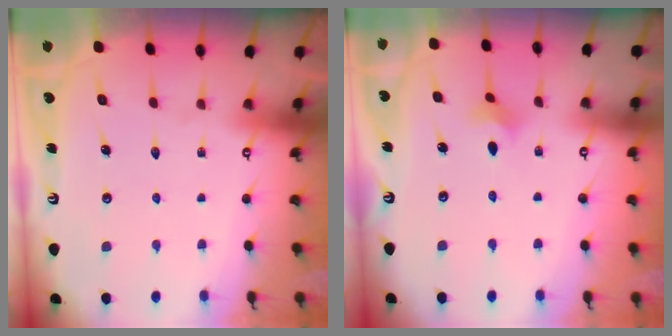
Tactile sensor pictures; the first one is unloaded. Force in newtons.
{"total": 2.4, "press": 2.3, "slide": 0.5}